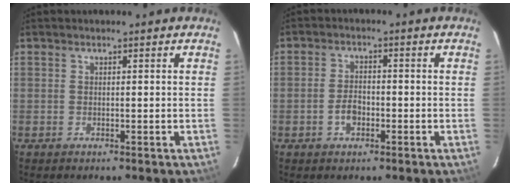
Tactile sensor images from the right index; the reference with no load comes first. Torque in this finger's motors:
{"motor_torque": [0.69, -0.21, 0.12, 0.03]}